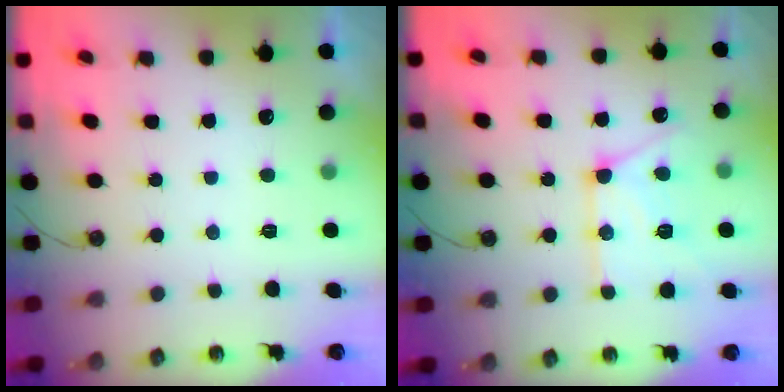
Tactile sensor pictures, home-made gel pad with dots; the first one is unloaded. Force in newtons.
{"total": 15.3, "press": 15.2, "slide": 1.7}